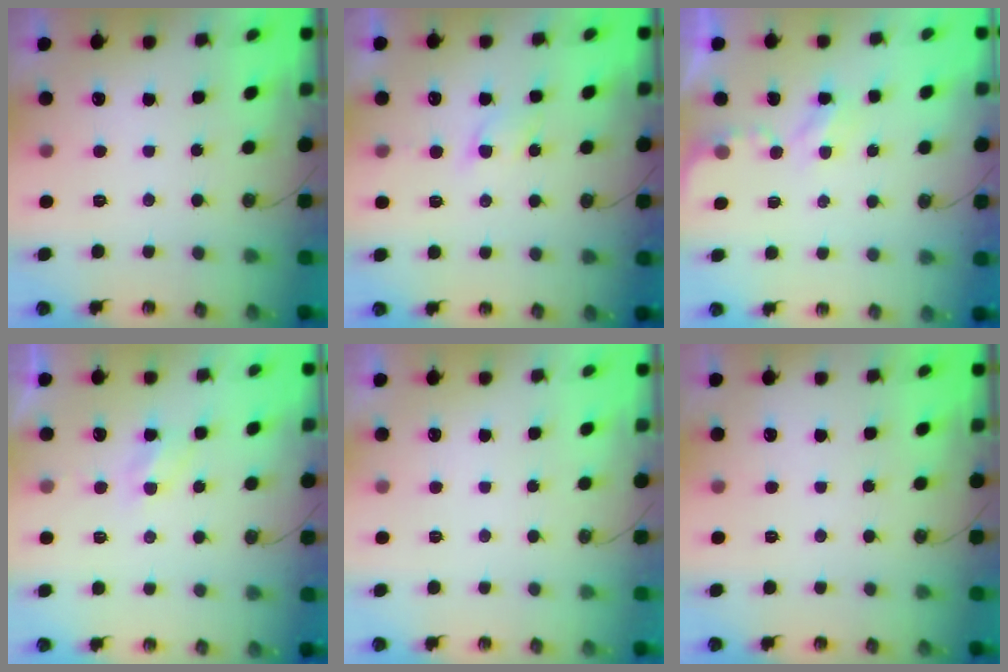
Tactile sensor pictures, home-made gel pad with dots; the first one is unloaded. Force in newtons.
{"total": 4.1, "press": 4.0, "slide": 0.6}
{"total": 2.7, "press": 2.7, "slide": 0.5}
{"total": 3.4, "press": 3.4, "slide": 0.4}
{"total": 0.0}
{"total": 0.0}